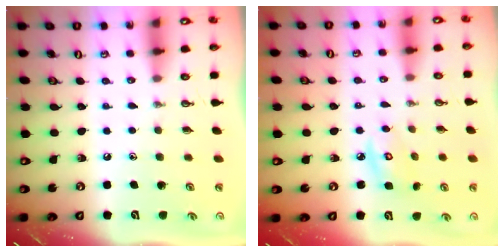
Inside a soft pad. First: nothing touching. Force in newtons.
{"total": 4.6, "press": 4.5, "slide": 0.2}